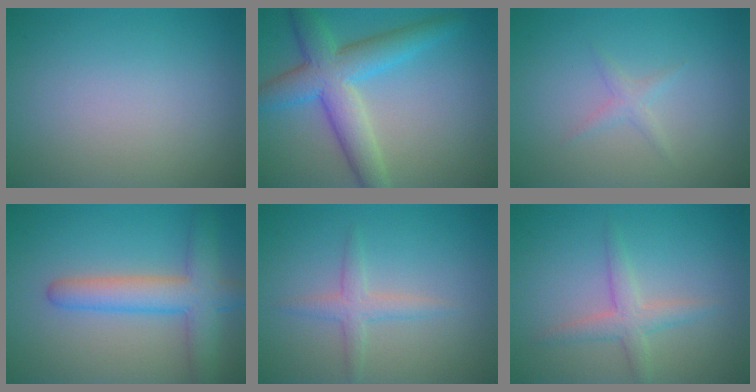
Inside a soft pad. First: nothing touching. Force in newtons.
{"total": 6.7, "press": 6.7, "slide": 0.2}
{"total": 1.1, "press": 1.1, "slide": 0.1}
{"total": 5.5, "press": 5.5, "slide": 0.4}
{"total": 2.0, "press": 2.0, "slide": 0.2}
{"total": 2.5, "press": 2.5, "slide": 0.1}